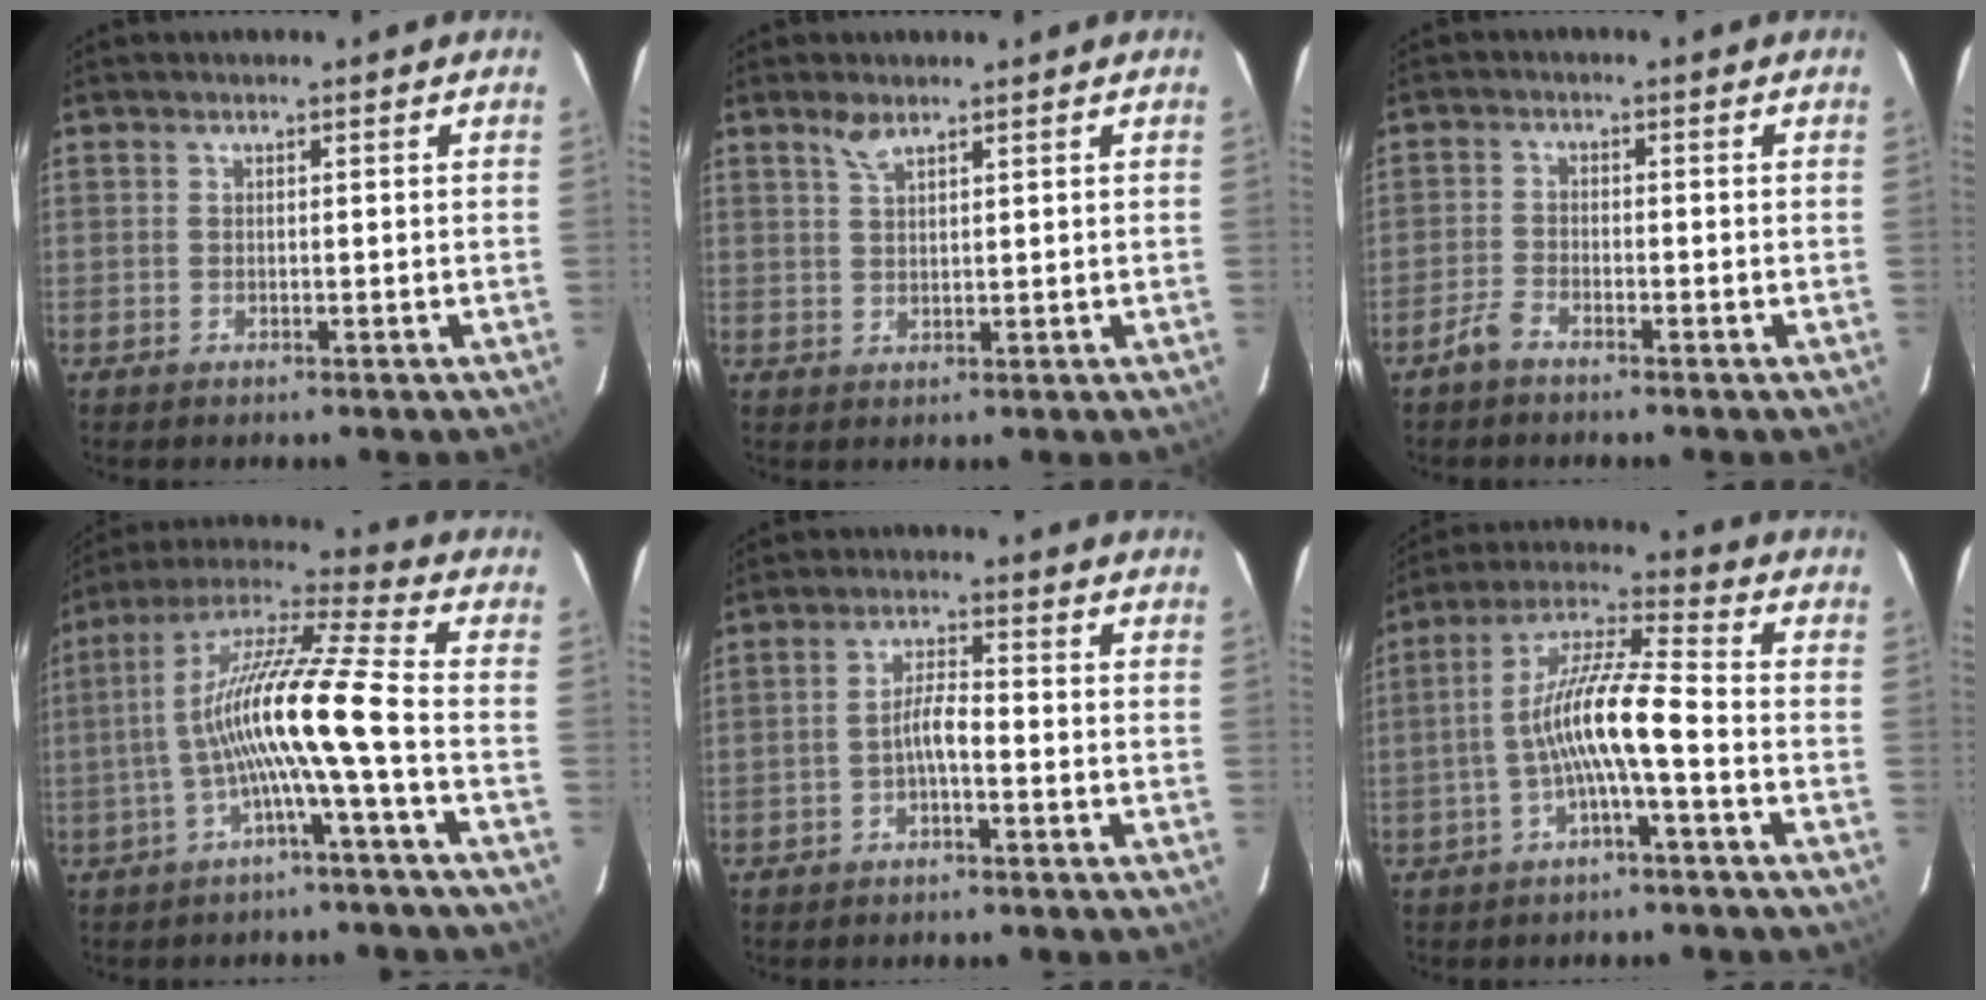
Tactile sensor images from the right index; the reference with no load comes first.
{"total": 2.5, "force": [1.9, 0.7, 1.4], "torque": [-0.028, 0.004, 0.038]}
{"total": 3.0, "force": [-2.4, 0.9, 1.4], "torque": [-0.046, 0.003, -0.052]}
{"total": 13.3, "force": [-3.6, -1.0, 12.8], "torque": [-0.239, 0.011, -0.069]}
{"total": 3.3, "force": [-1.7, 0.6, 2.7], "torque": [-0.055, 0.010, -0.033]}
{"total": 9.9, "force": [-3.0, 0.8, 9.4], "torque": [-0.198, 0.018, -0.059]}